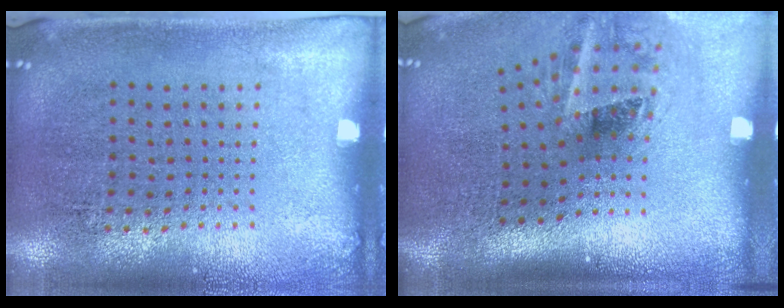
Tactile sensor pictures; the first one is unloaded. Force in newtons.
{"total": 1.9, "press": 1.2, "slide": 1.5}